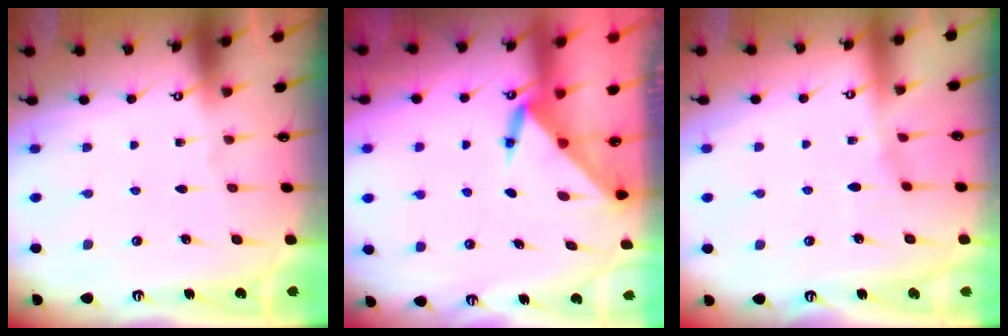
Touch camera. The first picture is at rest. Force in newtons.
{"total": 3.7, "press": 3.7, "slide": 0.3}
{"total": 4.7, "press": 4.7, "slide": 0.7}